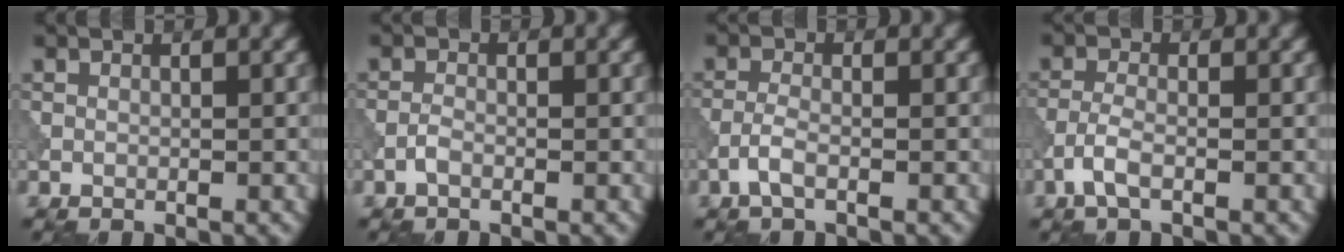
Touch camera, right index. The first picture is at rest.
{"total": 0.9, "force": [-0.6, 0.3, 0.6], "torque": [-0.016, 0.002, -0.014]}
{"total": 1.9, "force": [-1.0, 0.6, 1.5], "torque": [-0.036, 0.004, -0.026]}
{"total": 2.2, "force": [-1.2, 0.7, 1.8], "torque": [-0.044, 0.003, -0.030]}